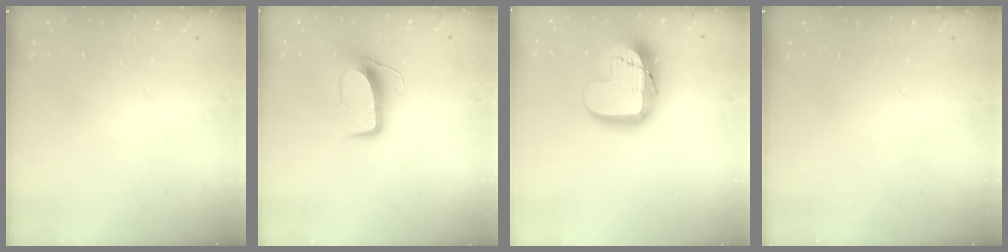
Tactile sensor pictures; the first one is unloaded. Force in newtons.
{"total": 9.8, "press": 9.8, "slide": 0.8}
{"total": 18.4, "press": 18.3, "slide": 1.4}
{"total": 0.0}